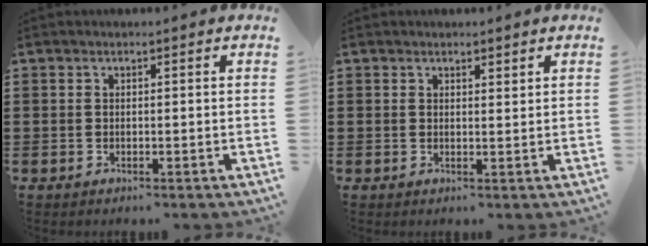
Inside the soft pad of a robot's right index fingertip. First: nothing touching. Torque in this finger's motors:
{"motor_torque": [-0.23, 0.30, 0.02, -0.01]}